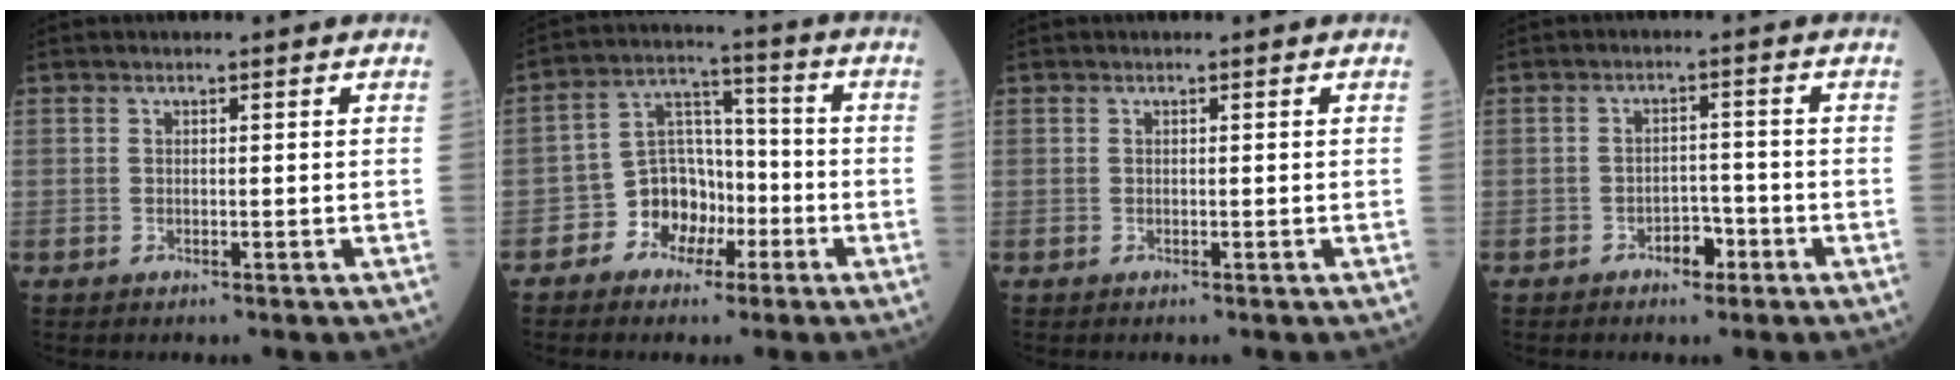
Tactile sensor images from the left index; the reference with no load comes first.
{"total": 8.0, "force": [-3.7, 6.2, 3.4], "torque": [-0.071, 0.027, -0.062]}
{"total": 0.0}
{"total": 3.0, "force": [-1.9, 1.6, 1.8], "torque": [-0.024, 0.005, -0.029]}